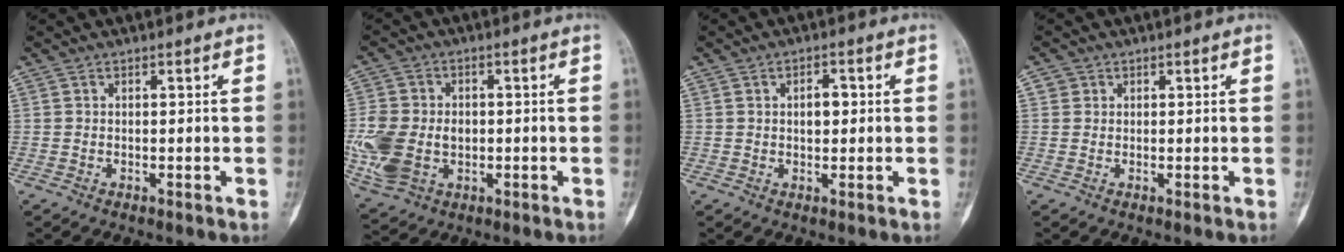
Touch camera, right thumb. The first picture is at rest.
{"total": 14.4, "force": [-2.0, 10.5, 9.6], "torque": [-0.222, 0.004, -0.029]}
{"total": 3.0, "force": [0.3, 1.9, 2.4], "torque": [-0.025, 0.005, 0.005]}
{"total": 1.4, "force": [0.4, 1.3, 0.1], "torque": [0.012, 0.002, 0.003]}